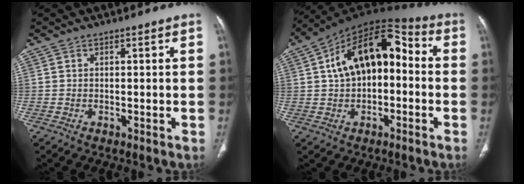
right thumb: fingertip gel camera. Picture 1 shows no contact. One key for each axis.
{"total": 16.7, "fx": 1.4, "fy": 9.8, "fz": 13.4, "tx": -0.189, "ty": 0.050, "tz": 0.012}